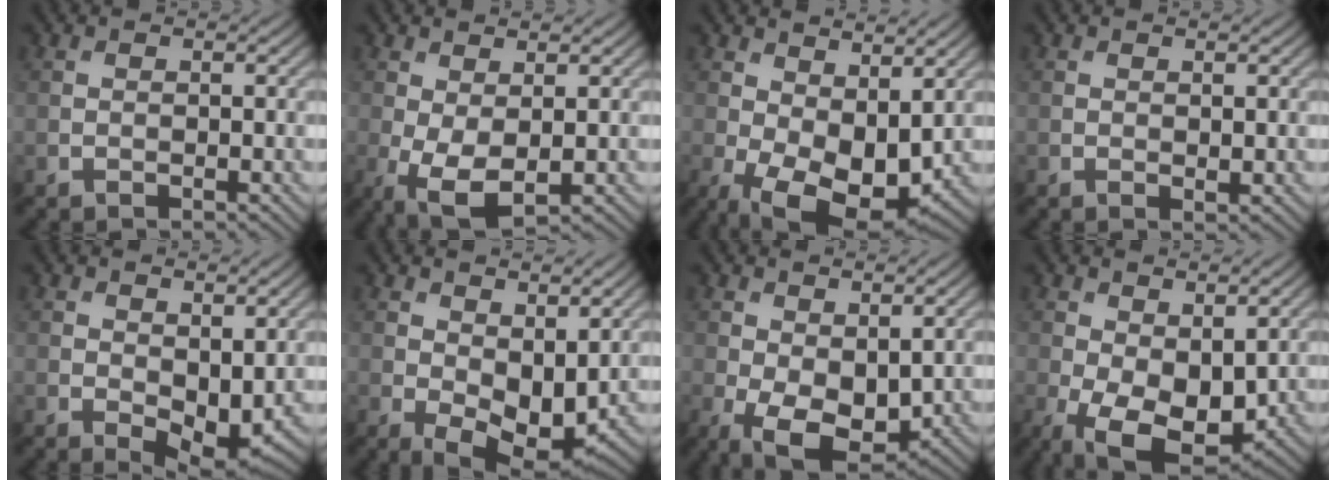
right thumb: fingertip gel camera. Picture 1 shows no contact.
{"total": 5.6, "force": [-1.0, 2.7, 4.7], "torque": [-0.128, -0.009, -0.012]}
{"total": 11.5, "force": [-1.0, 6.6, 9.3], "torque": [-0.192, -0.027, -0.001]}
{"total": 0.6, "force": [0.3, 0.2, 0.4], "torque": [-0.008, 0.000, 0.007]}
{"total": 6.1, "force": [0.2, 3.5, 5.0], "torque": [-0.087, -0.014, 0.013]}
{"total": 8.3, "force": [0.4, 5.0, 6.6], "torque": [-0.120, -0.022, 0.016]}
{"total": 8.2, "force": [-1.3, 4.8, 6.5], "torque": [-0.141, -0.023, -0.011]}
{"total": 9.8, "force": [-1.5, 5.8, 7.8], "torque": [-0.171, -0.028, -0.010]}